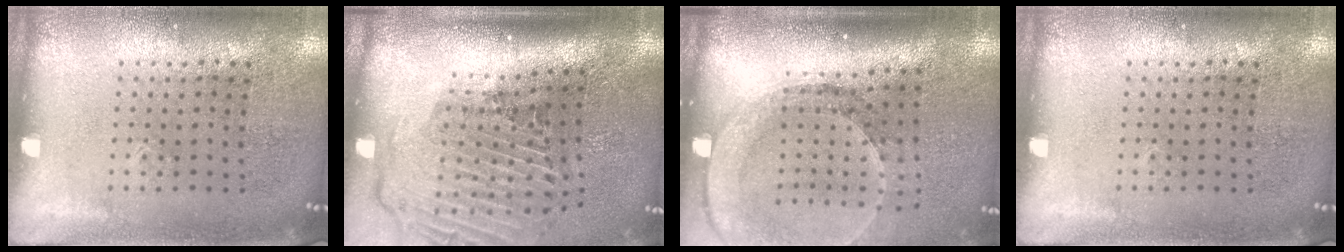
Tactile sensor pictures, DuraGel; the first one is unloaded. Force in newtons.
{"total": 2.9, "press": 2.0, "slide": 2.1}
{"total": 2.6, "press": 2.0, "slide": 1.6}
{"total": 0.0}